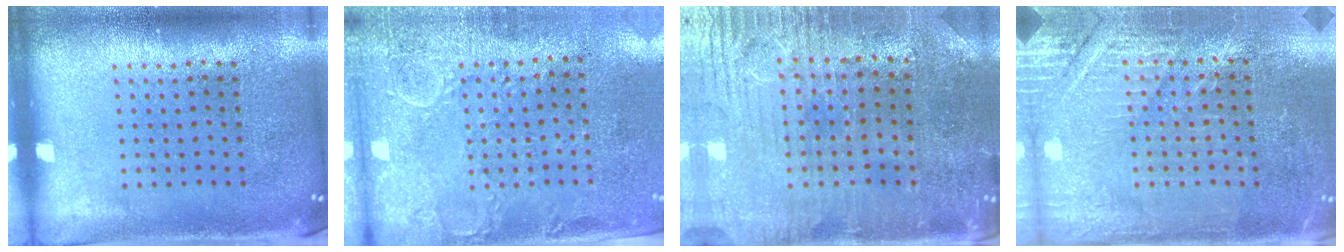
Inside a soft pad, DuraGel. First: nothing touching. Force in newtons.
{"total": 3.1, "press": 2.3, "slide": 2.0}
{"total": 1.5, "press": 1.3, "slide": 0.6}
{"total": 2.9, "press": 2.9, "slide": 0.2}